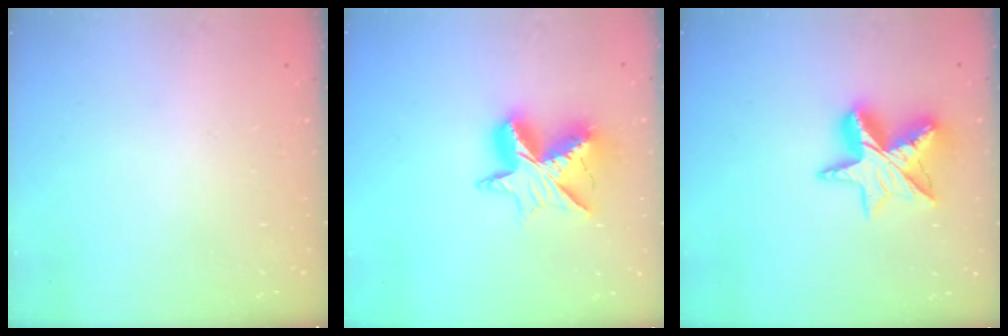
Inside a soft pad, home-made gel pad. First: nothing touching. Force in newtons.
{"total": 12.0, "press": 11.9, "slide": 1.3}
{"total": 12.9, "press": 12.9, "slide": 1.1}